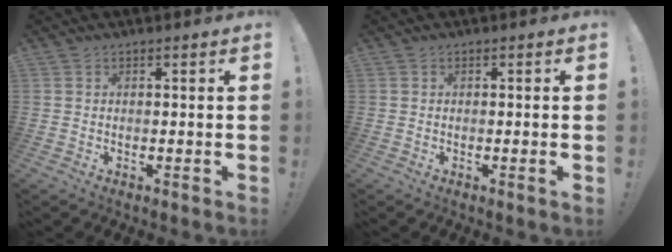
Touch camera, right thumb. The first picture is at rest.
{"total": 1.7, "force": [-0.2, -0.4, 1.6], "torque": [-0.020, -0.006, -0.007]}